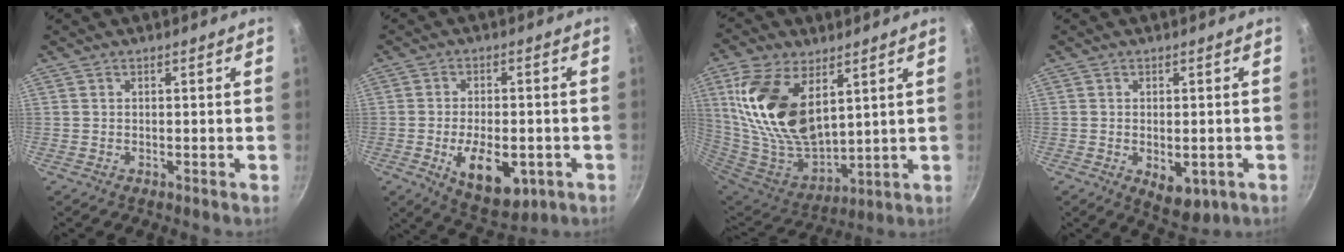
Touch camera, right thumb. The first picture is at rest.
{"total": 12.3, "force": [-3.7, 6.5, 9.7], "torque": [-0.126, 0.003, -0.041]}
{"total": 21.2, "force": [7.8, 11.9, 15.8], "torque": [-0.302, -0.049, 0.163]}
{"total": 6.6, "force": [-1.9, 3.7, 5.1], "torque": [-0.056, -0.002, -0.014]}